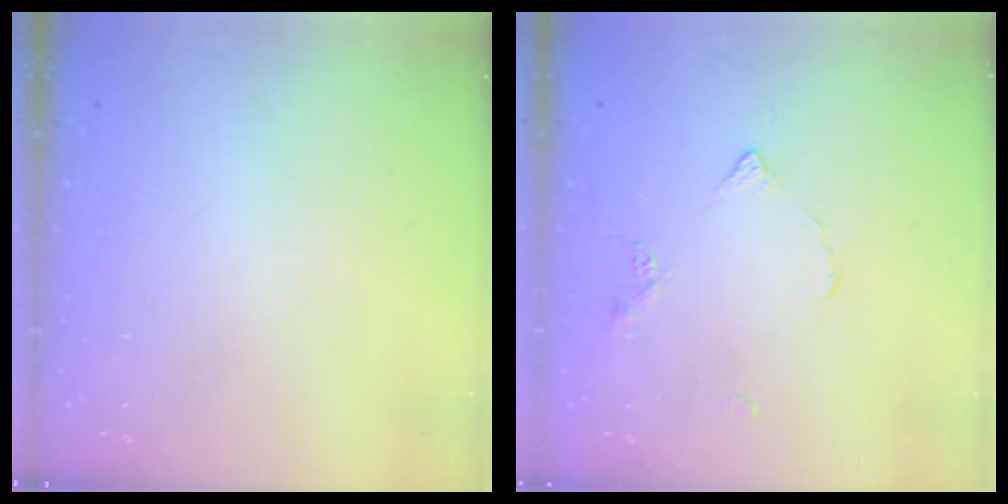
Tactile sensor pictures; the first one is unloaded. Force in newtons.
{"total": 3.8, "press": 3.7, "slide": 0.7}